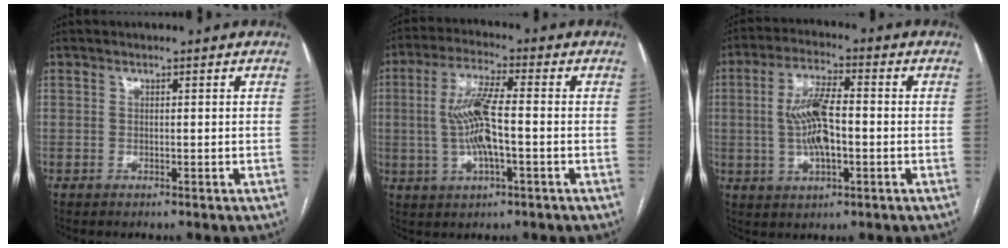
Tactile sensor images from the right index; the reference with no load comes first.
{"total": 9.1, "force": [-0.6, 1.7, 8.9], "torque": [-0.182, 0.005, -0.014]}
{"total": 8.9, "force": [-0.5, 2.8, 8.4], "torque": [-0.170, 0.007, -0.009]}